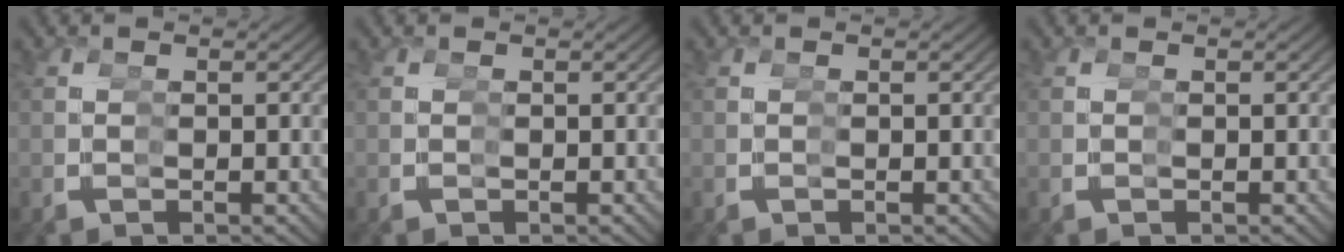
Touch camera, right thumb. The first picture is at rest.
{"total": 0.0}
{"total": 0.0}
{"total": 0.0}